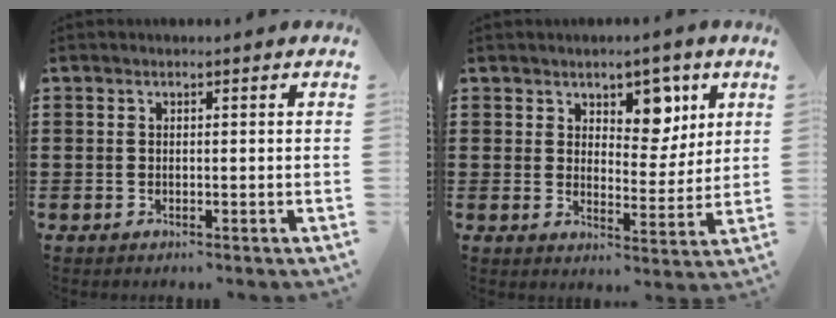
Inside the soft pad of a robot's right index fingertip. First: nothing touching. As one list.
[{"total": 6.4, "force": [4.0, 4.1, 2.9], "torque": [-0.047, -0.010, 0.065]}]